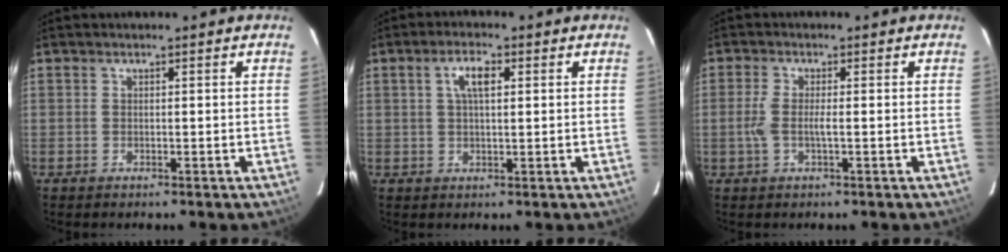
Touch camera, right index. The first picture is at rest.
{"total": 4.1, "force": [1.3, 1.5, 3.6], "torque": [-0.069, 0.009, 0.024]}
{"total": 3.6, "force": [-0.7, 0.6, 3.5], "torque": [-0.075, 0.000, -0.014]}